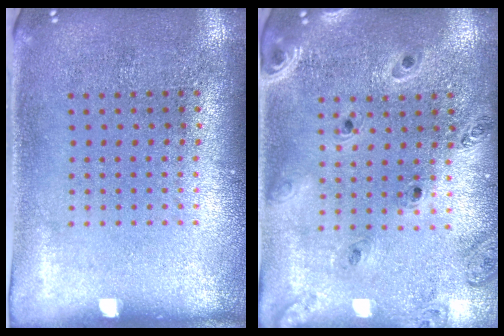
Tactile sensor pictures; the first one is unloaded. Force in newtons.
{"total": 0.9, "press": 0.9, "slide": 0.1}